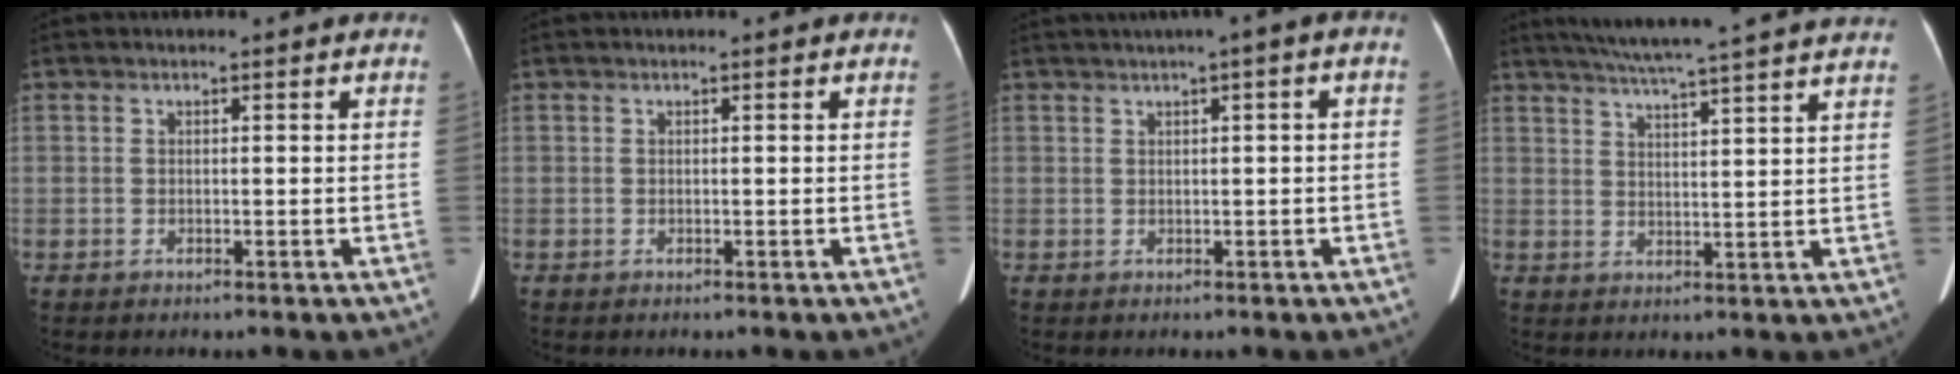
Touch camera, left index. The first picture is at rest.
{"total": 0.0}
{"total": 3.5, "force": [1.1, 0.1, 3.3], "torque": [-0.049, 0.018, 0.015]}
{"total": 18.9, "force": [16.7, -0.7, 8.9], "torque": [-0.148, 0.004, 0.217]}